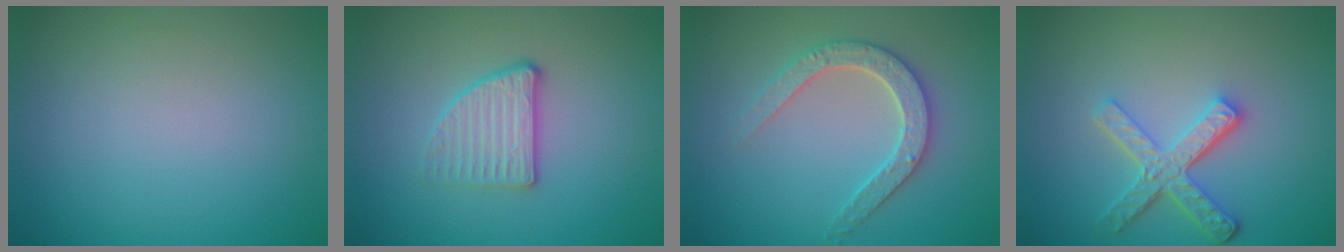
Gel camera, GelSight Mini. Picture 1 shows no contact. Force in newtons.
{"total": 2.9, "press": 2.5, "slide": 1.4}
{"total": 3.2, "press": 3.1, "slide": 0.7}
{"total": 4.2, "press": 3.2, "slide": 2.7}